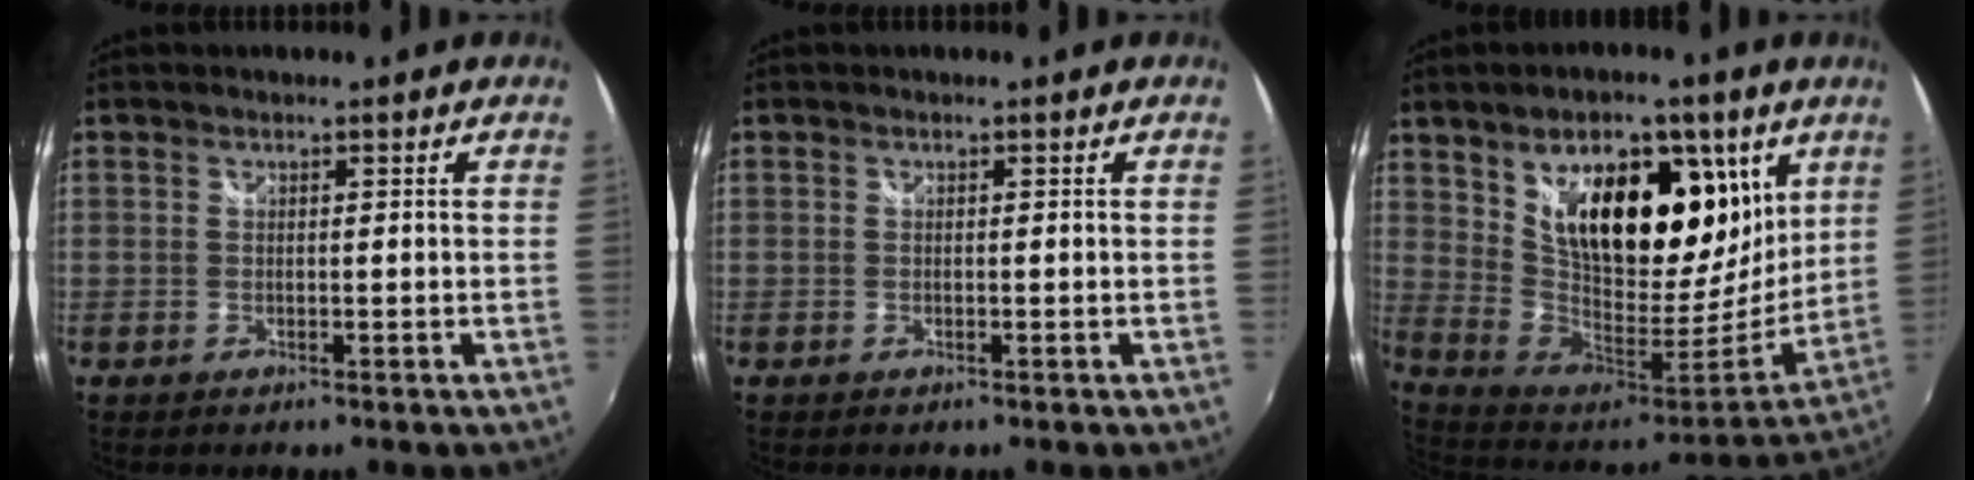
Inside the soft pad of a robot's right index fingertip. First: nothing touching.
{"total": 0.0}
{"total": 25.8, "force": [10.8, 13.6, 19.0], "torque": [-0.334, 0.011, 0.193]}